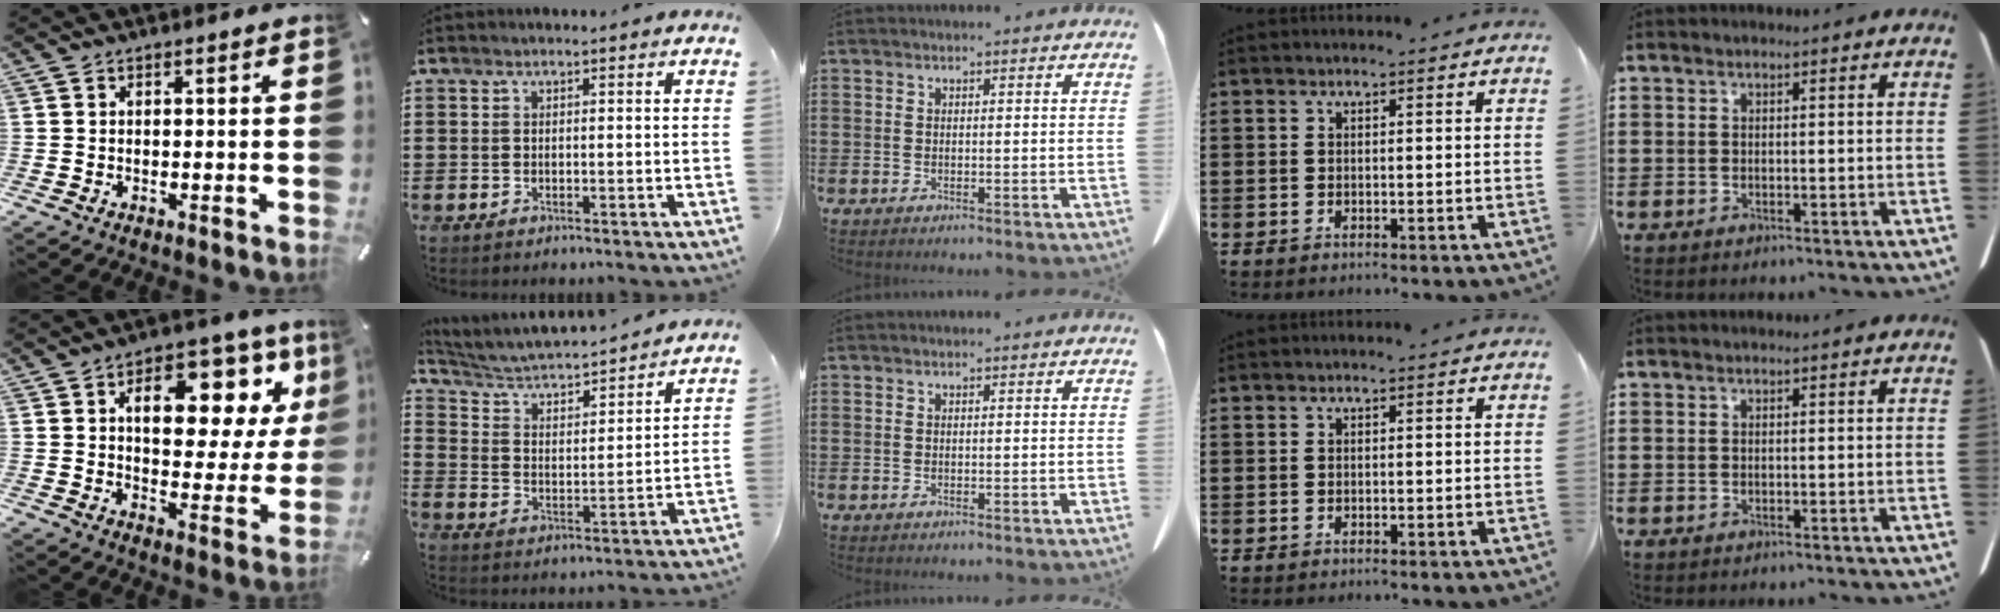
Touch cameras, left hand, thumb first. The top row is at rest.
{"thumb": {"total": 16.2, "force": [7.3, 9.4, 10.9], "torque": [-0.145, -0.039, 0.117]}, "index": {"total": 3.9, "force": [3.7, 0.4, 1.0], "torque": [-0.041, -0.036, 0.053]}}